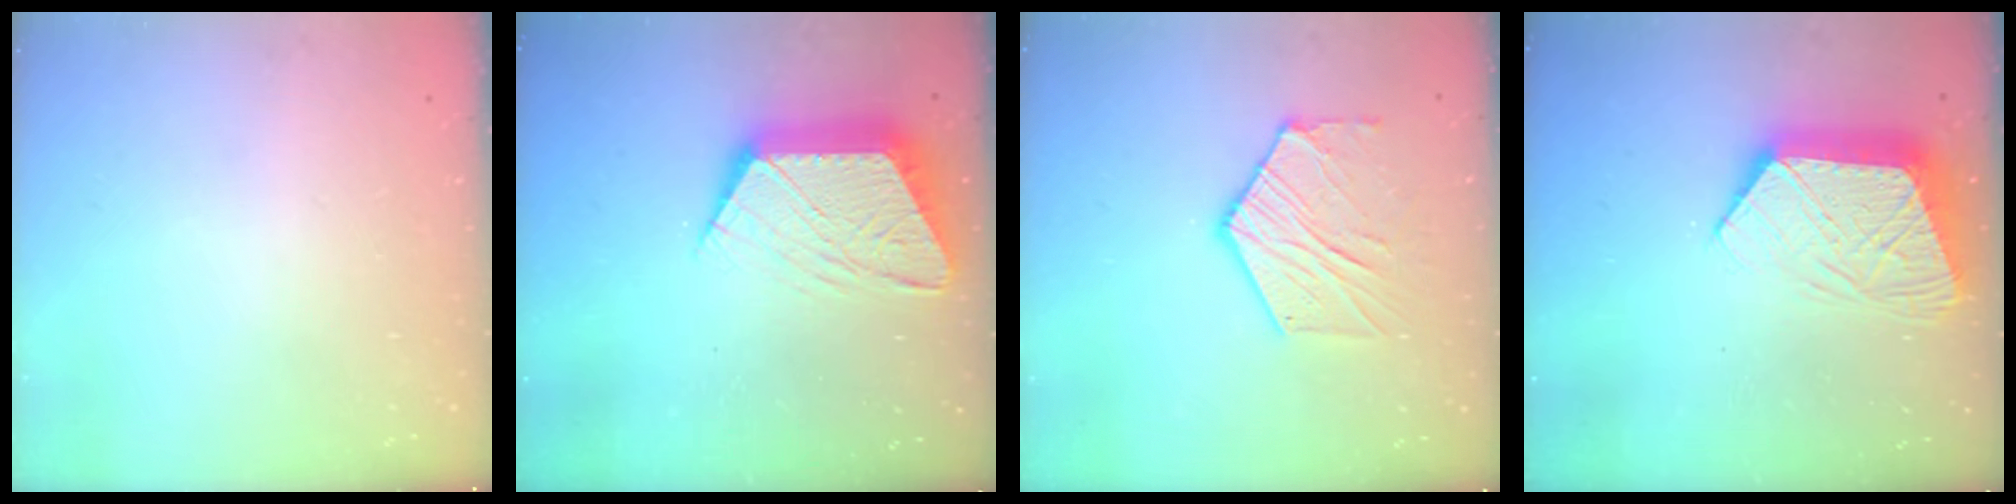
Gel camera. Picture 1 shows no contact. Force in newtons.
{"total": 14.6, "press": 14.6, "slide": 1.0}
{"total": 12.2, "press": 12.1, "slide": 1.1}
{"total": 13.7, "press": 13.7, "slide": 1.1}